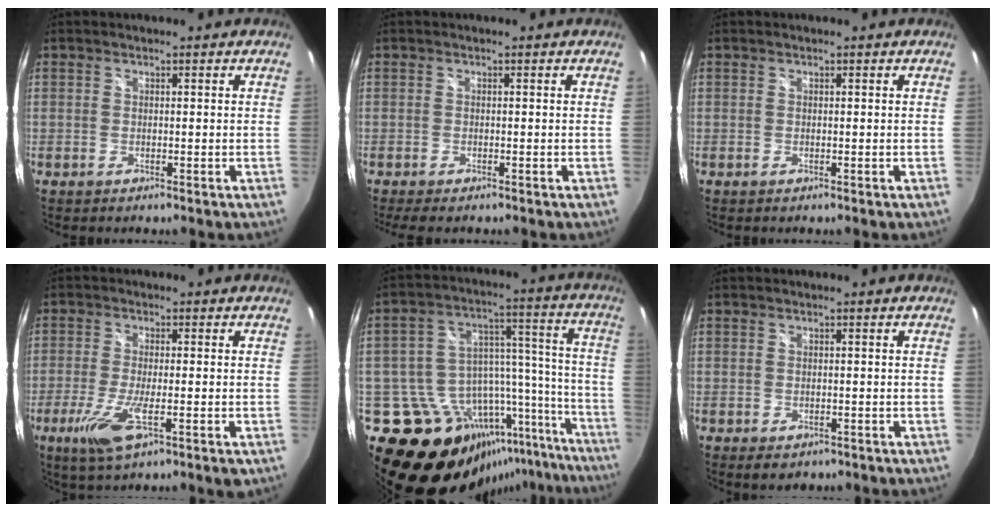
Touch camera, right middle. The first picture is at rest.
{"total": 3.3, "force": [-2.5, 0.8, 1.9], "torque": [-0.035, -0.021, -0.039]}
{"total": 0.0}
{"total": 8.9, "force": [-3.6, 1.8, 7.9], "torque": [-0.167, -0.025, -0.065]}
{"total": 24.6, "force": [-14.2, 15.1, 13.4], "torque": [-0.202, 0.047, -0.181]}
{"total": 2.6, "force": [-1.3, 1.7, 1.4], "torque": [-0.027, -0.010, -0.015]}